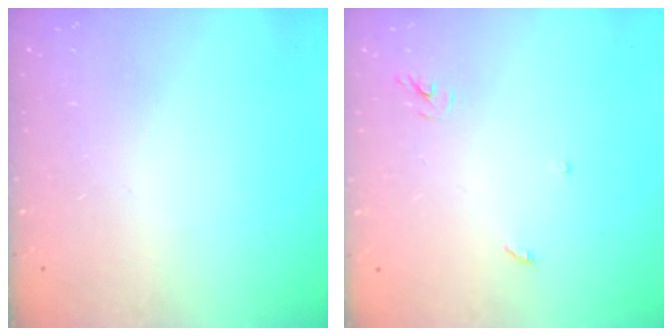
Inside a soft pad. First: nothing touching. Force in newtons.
{"total": 3.0, "press": 3.0, "slide": 0.2}